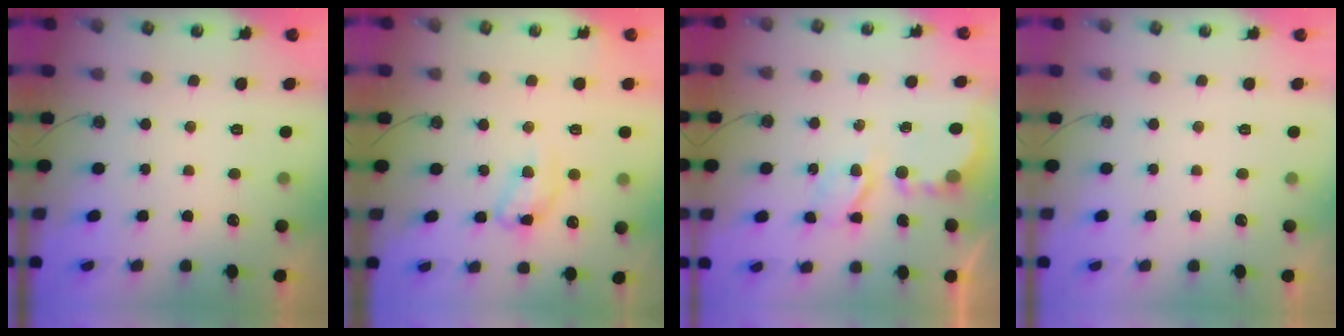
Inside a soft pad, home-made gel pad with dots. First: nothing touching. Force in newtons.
{"total": 12.3, "press": 12.3, "slide": 0.8}
{"total": 5.7, "press": 5.7, "slide": 0.2}
{"total": 0.0}